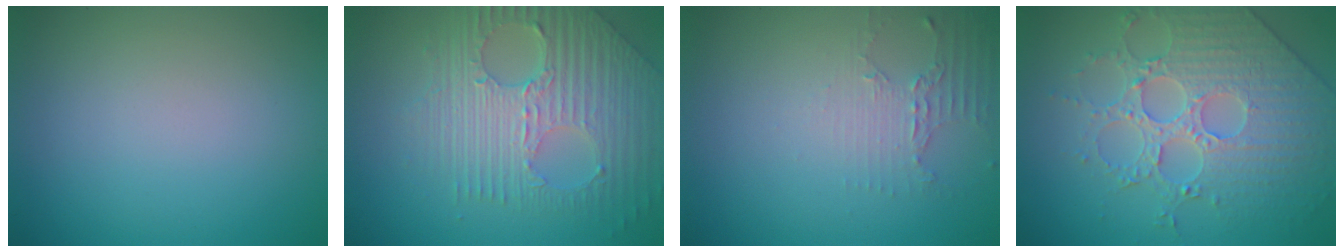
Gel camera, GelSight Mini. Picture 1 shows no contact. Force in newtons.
{"total": 7.8, "press": 5.2, "slide": 5.8}
{"total": 2.2, "press": 1.6, "slide": 1.5}
{"total": 4.9, "press": 4.9, "slide": 0.4}